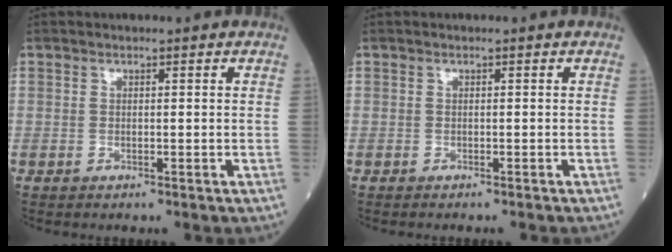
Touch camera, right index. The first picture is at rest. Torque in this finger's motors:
{"motor_torque": [0.08, 0.00, -0.03, 0.01]}